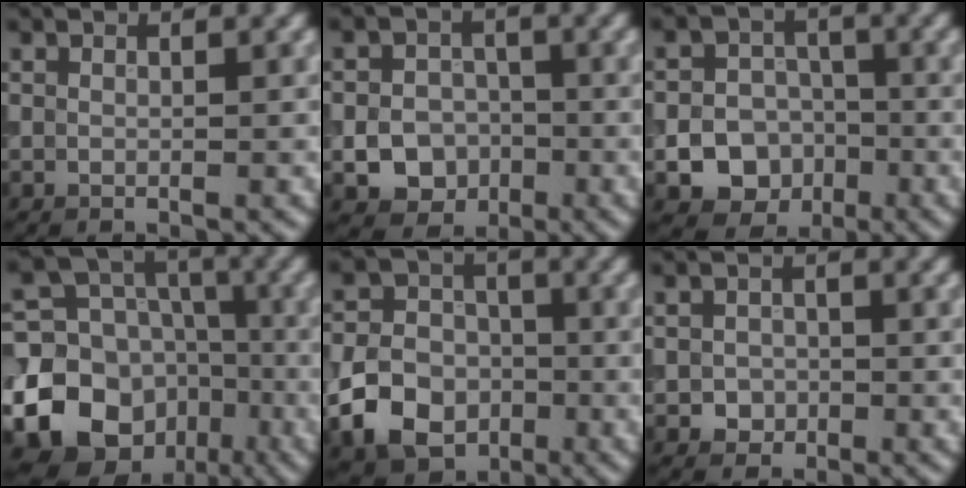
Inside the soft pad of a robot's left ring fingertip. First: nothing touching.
{"total": 5.5, "force": [-1.8, 4.7, 2.1], "torque": [-0.010, -0.005, -0.051]}
{"total": 9.9, "force": [-3.6, 8.9, 2.7], "torque": [-0.016, -0.032, -0.073]}
{"total": 15.1, "force": [-5.4, 12.6, 6.4], "torque": [-0.131, -0.028, -0.106]}
{"total": 7.5, "force": [-3.0, 5.8, 3.7], "torque": [-0.068, -0.006, -0.063]}
{"total": 1.7, "force": [-0.5, 1.6, 0.5], "torque": [0.002, 0.000, -0.012]}